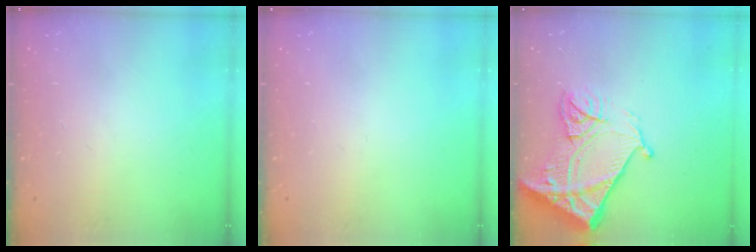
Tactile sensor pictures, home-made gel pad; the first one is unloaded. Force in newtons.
{"total": 0.0}
{"total": 19.3, "press": 19.2, "slide": 2.2}